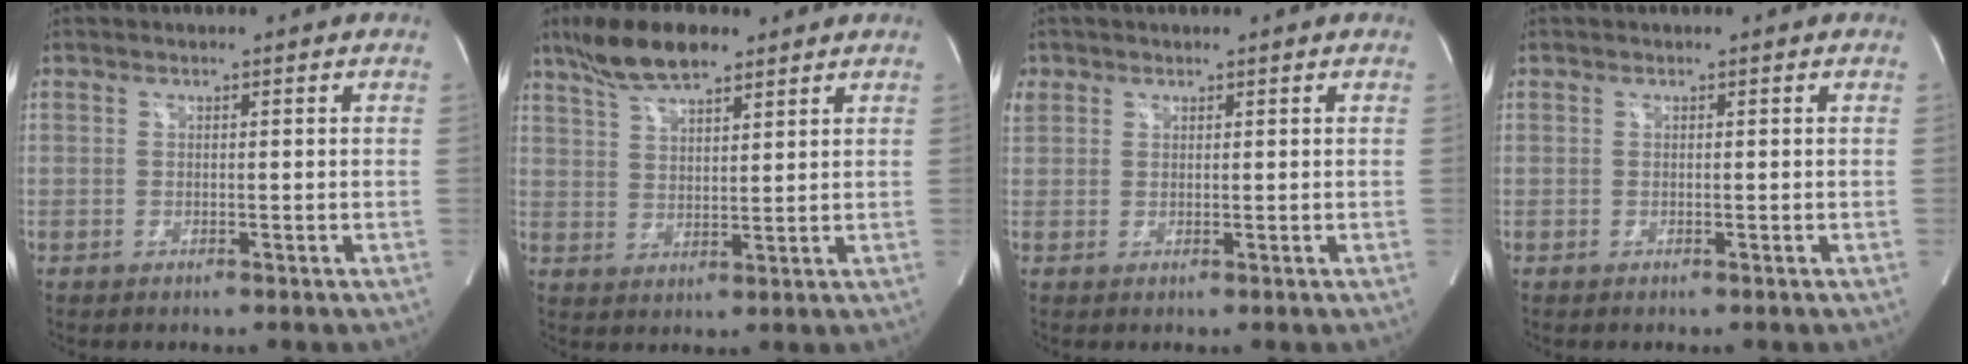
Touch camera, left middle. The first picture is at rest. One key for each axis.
{"total": 9.1, "fx": 6.9, "fy": 2.5, "fz": 5.4, "tx": -0.107, "ty": 0.014, "tz": 0.127}
{"total": 5.3, "fx": 2.0, "fy": 4.6, "fz": 1.7, "tx": -0.070, "ty": 0.024, "tz": 0.047}
{"total": 0.0}